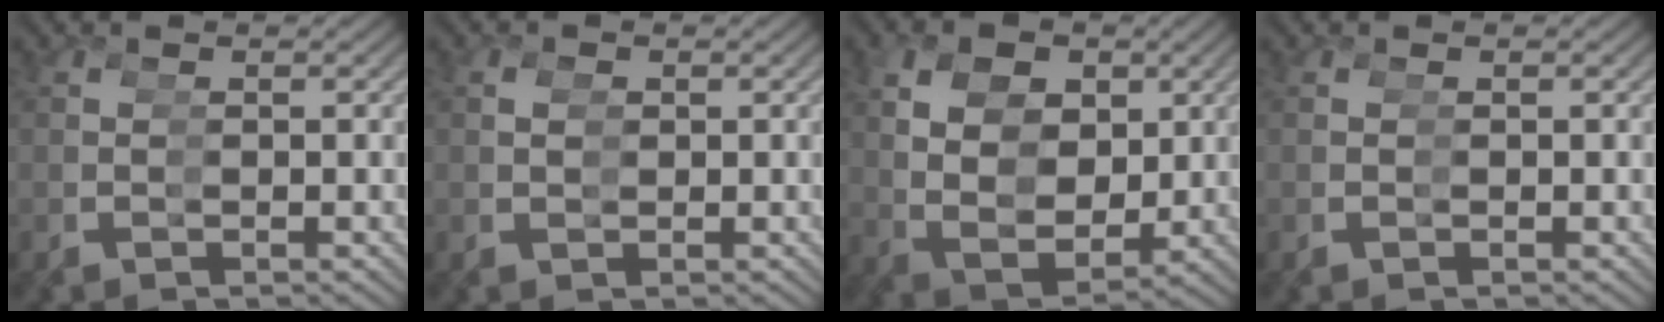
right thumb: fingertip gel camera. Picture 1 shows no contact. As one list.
[{"total": 0.8, "force": [0.3, -0.2, -0.8], "torque": [0.021, 0.002, 0.005]}, {"total": 6.7, "force": [1.6, 5.0, 4.2], "torque": [-0.088, -0.014, 0.035]}, {"total": 0.0}]